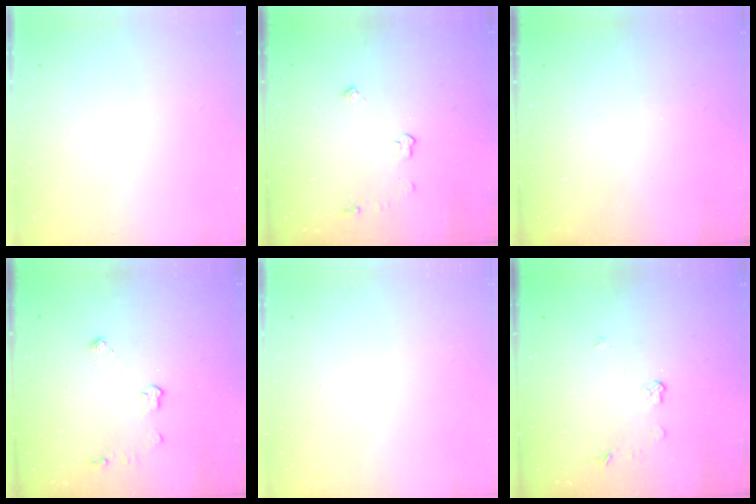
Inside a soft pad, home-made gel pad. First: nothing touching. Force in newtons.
{"total": 3.9, "press": 3.8, "slide": 0.7}
{"total": 0.0}
{"total": 4.3, "press": 4.3, "slide": 0.6}
{"total": 0.0}
{"total": 4.9, "press": 4.9, "slide": 0.0}